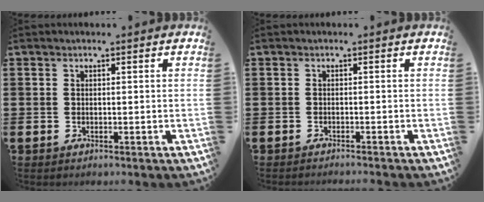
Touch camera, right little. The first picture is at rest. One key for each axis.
{"total": 0.6, "fx": -0.6, "fy": -0.2, "fz": 0.0, "tx": 0.001, "ty": -0.001, "tz": -0.012}